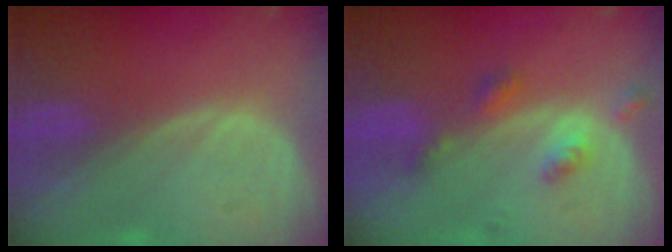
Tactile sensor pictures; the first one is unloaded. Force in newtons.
{"total": 4.4, "press": 3.9, "slide": 1.9}